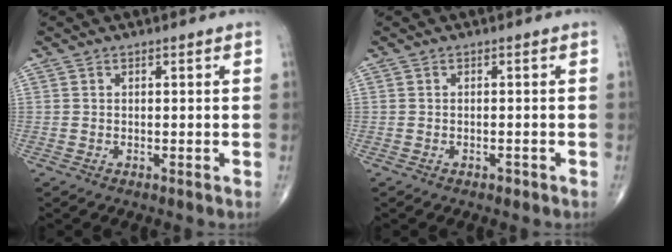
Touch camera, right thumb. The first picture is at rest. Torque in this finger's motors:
{"motor_torque": [0.68, -0.35, 0.04, -0.17, 0.01]}